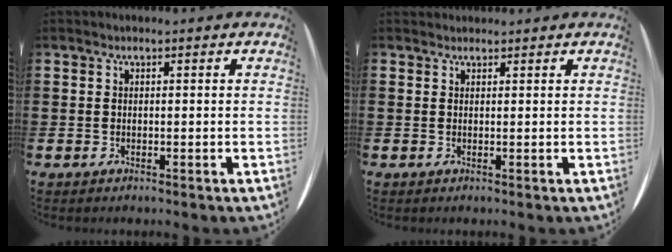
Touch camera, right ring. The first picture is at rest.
{"total": 0.7, "force": [0.6, 0.0, -0.2], "torque": [0.003, 0.004, 0.013]}